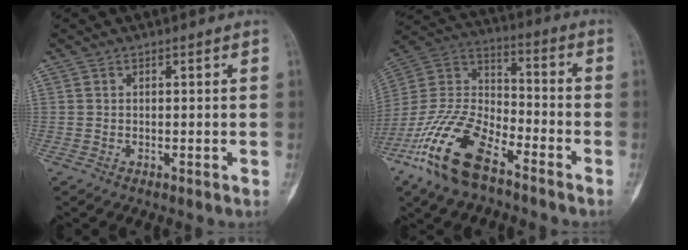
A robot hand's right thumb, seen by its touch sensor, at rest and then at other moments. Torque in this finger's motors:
{"motor_torque": [0.60, 0.58, 1.64, -1.13, 0.23]}